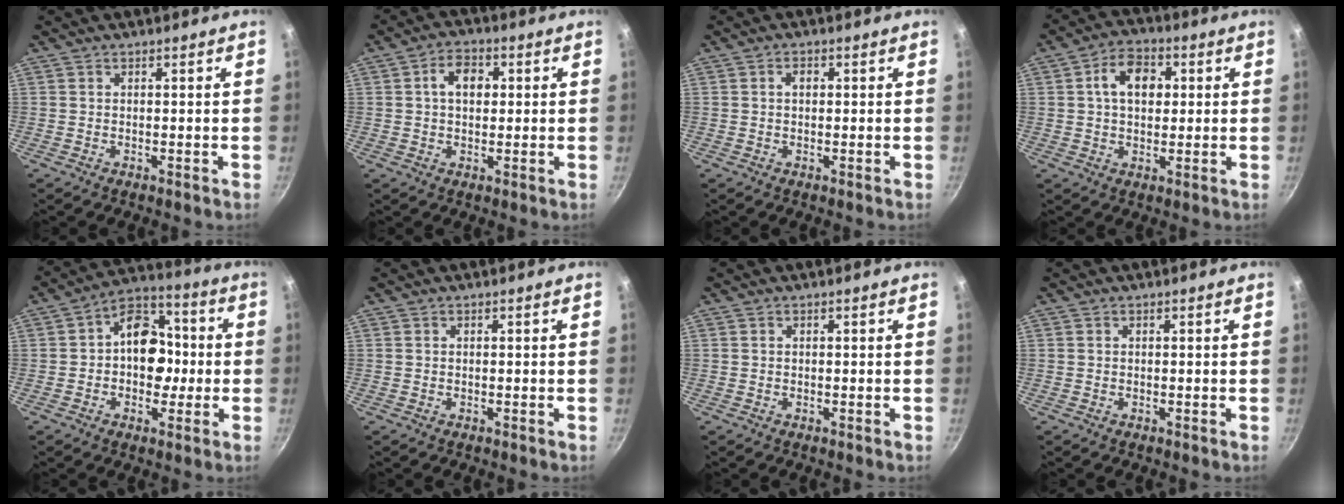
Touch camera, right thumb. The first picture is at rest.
{"total": 6.2, "force": [1.2, 4.3, 4.3], "torque": [-0.050, 0.011, 0.011]}
{"total": 1.9, "force": [0.3, 1.3, 1.3], "torque": [-0.016, 0.005, 0.004]}
{"total": 8.7, "force": [1.7, 6.0, 6.0], "torque": [-0.077, 0.010, 0.018]}
{"total": 12.5, "force": [-0.1, 9.5, 8.2], "torque": [-0.063, 0.036, -0.017]}
{"total": 0.0}
{"total": 0.0}
{"total": 0.0}